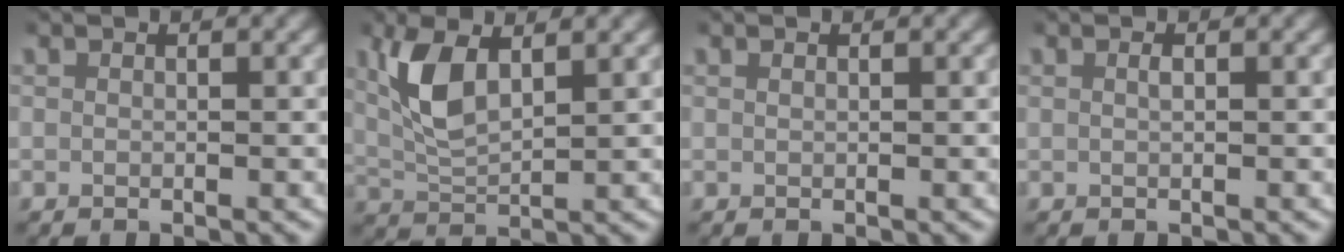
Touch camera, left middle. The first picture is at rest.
{"total": 4.8, "force": [1.9, 2.3, 3.8], "torque": [-0.099, -0.001, 0.036]}
{"total": 0.0}
{"total": 0.5, "force": [0.0, 0.1, 0.5], "torque": [-0.012, 0.001, 0.002]}